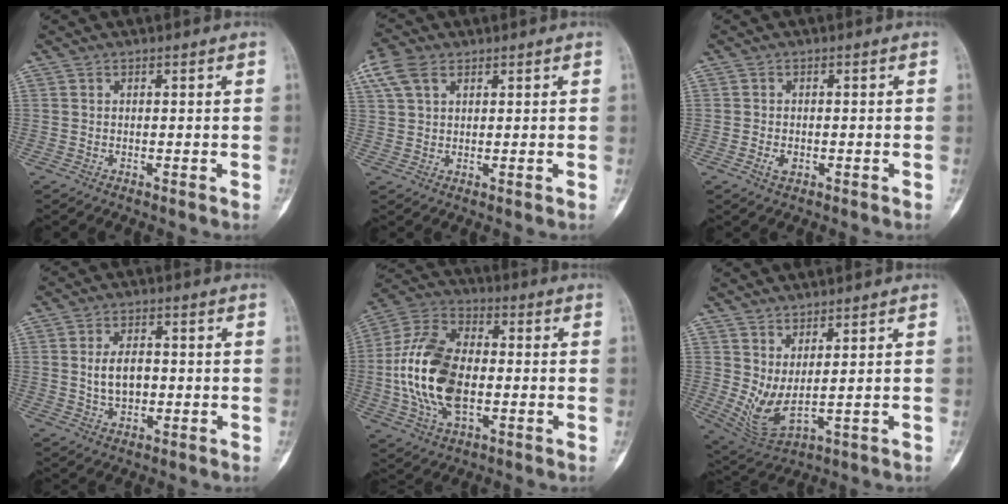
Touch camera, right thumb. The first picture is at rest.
{"total": 6.4, "force": [3.2, 3.8, 4.0], "torque": [-0.088, 0.013, 0.067]}
{"total": 1.9, "force": [-0.6, 1.2, 1.3], "torque": [-0.023, 0.001, -0.011]}
{"total": 5.8, "force": [0.0, 3.7, 4.5], "torque": [-0.068, 0.004, 0.002]}
{"total": 18.4, "force": [-1.6, 10.8, 14.8], "torque": [-0.290, 0.021, -0.031]}
{"total": 7.9, "force": [1.6, 2.3, 7.4], "torque": [-0.154, -0.026, 0.046]}